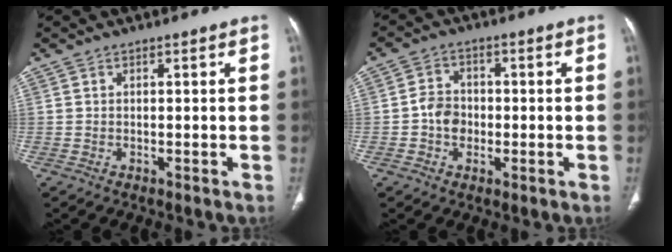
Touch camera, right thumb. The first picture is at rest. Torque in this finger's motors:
{"motor_torque": [2.21, 2.09, 0.49, -0.33, 0.13]}